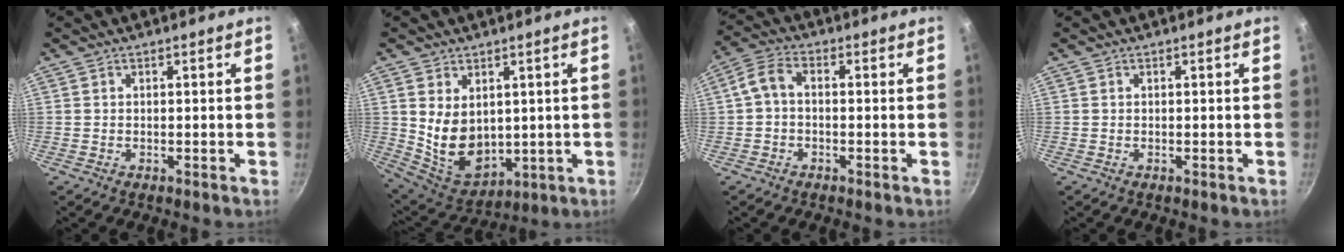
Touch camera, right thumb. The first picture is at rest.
{"total": 11.6, "force": [1.9, 8.2, 8.0], "torque": [-0.115, -0.032, 0.065]}
{"total": 4.7, "force": [-0.7, 3.1, 3.5], "torque": [-0.080, 0.026, -0.025]}
{"total": 0.0}